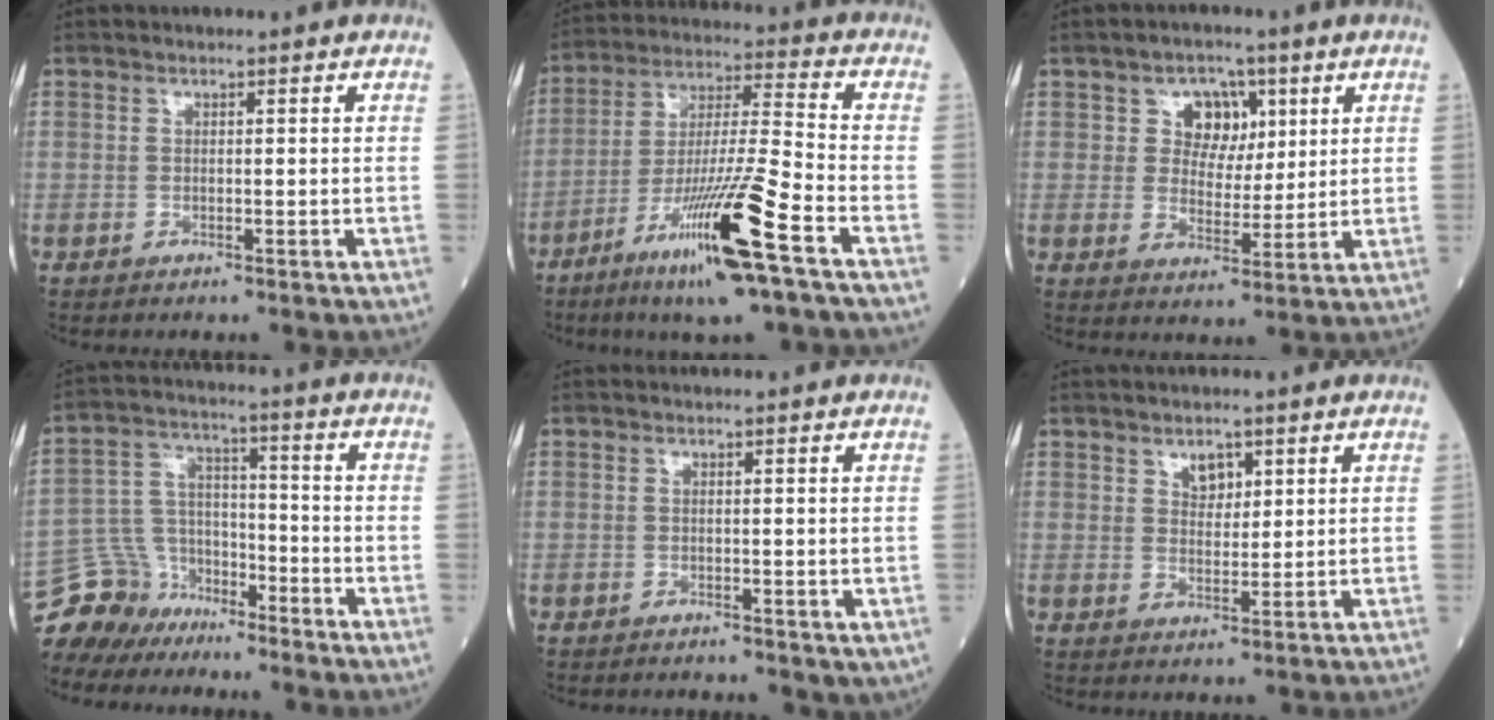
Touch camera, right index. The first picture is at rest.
{"total": 16.3, "force": [-8.5, -0.5, 13.9], "torque": [-0.281, -0.034, -0.154]}
{"total": 5.8, "force": [2.4, 4.6, 2.8], "torque": [-0.041, 0.013, 0.041]}
{"total": 9.7, "force": [-8.4, 4.9, 0.0], "torque": [-0.020, 0.038, -0.159]}
{"total": 1.8, "force": [-0.6, 0.9, 1.4], "torque": [-0.021, -0.002, -0.006]}
{"total": 4.4, "force": [2.3, 2.7, 2.6], "torque": [-0.041, 0.003, 0.039]}